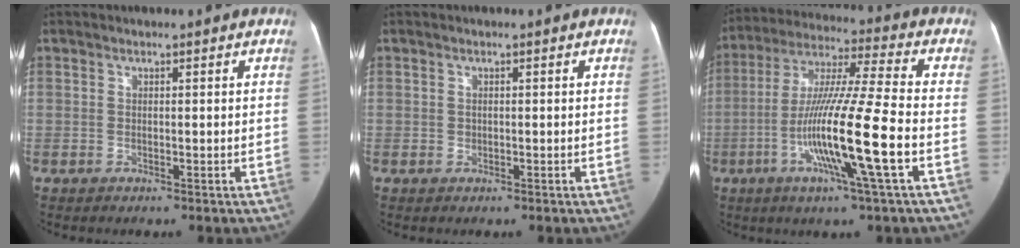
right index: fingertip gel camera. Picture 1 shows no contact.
{"total": 0.7, "force": [0.0, 0.7, 0.3], "torque": [-0.005, 0.003, 0.001]}
{"total": 16.8, "force": [-5.0, -0.9, 16.0], "torque": [-0.309, -0.012, -0.098]}